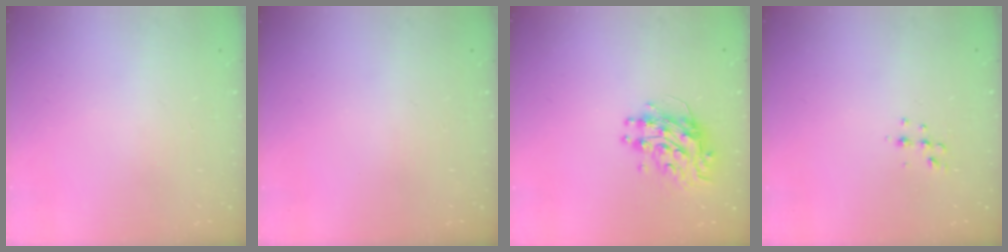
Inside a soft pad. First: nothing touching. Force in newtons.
{"total": 0.0}
{"total": 10.4, "press": 10.4, "slide": 1.0}
{"total": 4.9, "press": 4.8, "slide": 1.0}